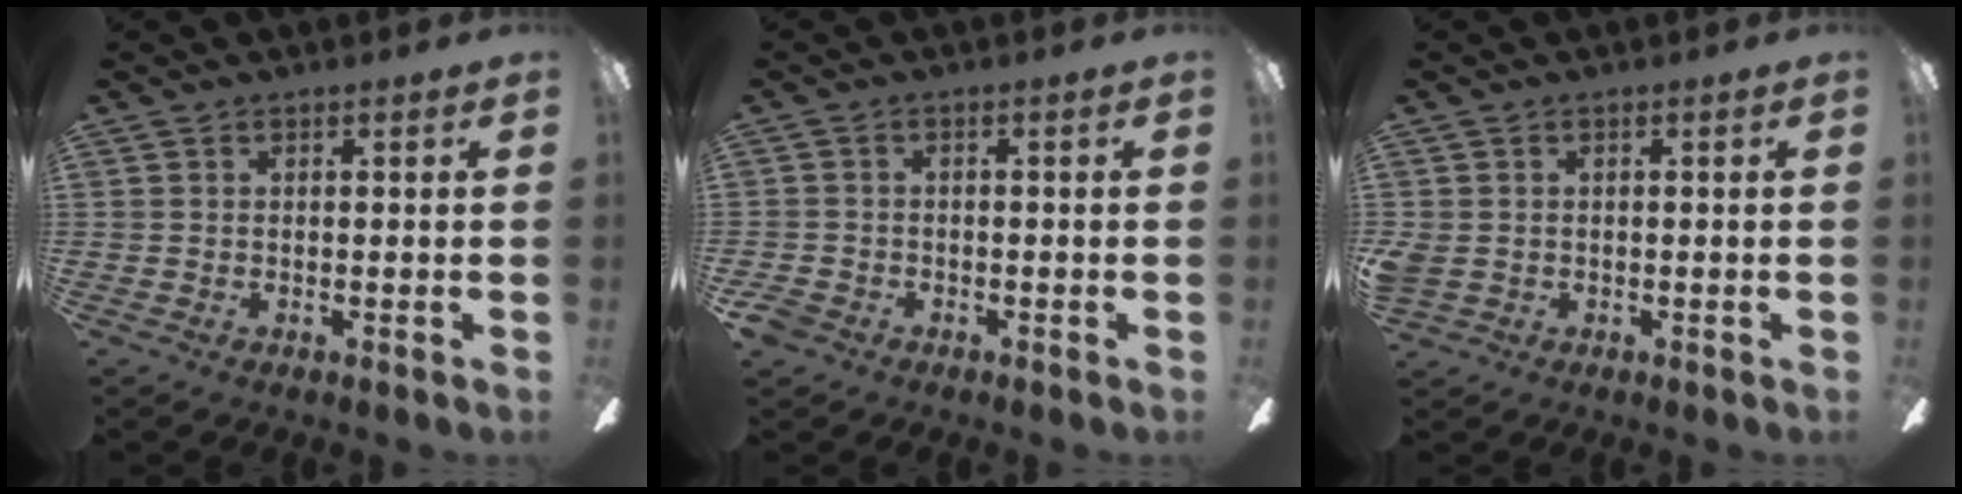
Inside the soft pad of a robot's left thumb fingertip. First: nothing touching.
{"total": 2.9, "force": [-1.9, 2.0, 1.0], "torque": [-0.027, 0.005, -0.038]}
{"total": 2.6, "force": [-0.3, 2.3, 1.3], "torque": [-0.028, 0.003, -0.006]}